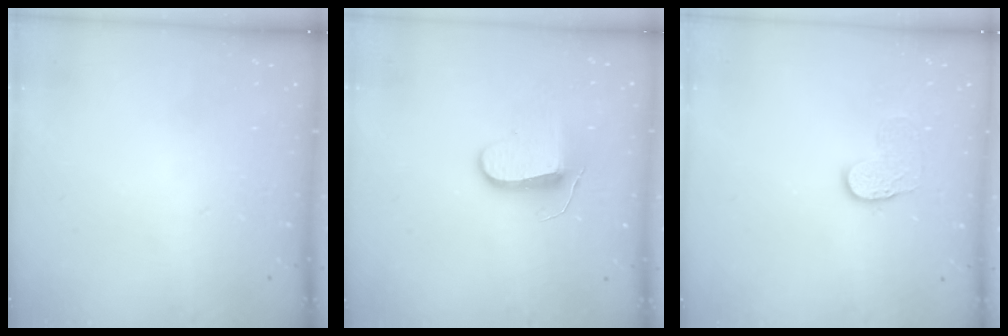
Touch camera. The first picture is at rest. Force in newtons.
{"total": 9.9, "press": 9.9, "slide": 0.3}
{"total": 7.6, "press": 7.6, "slide": 0.4}